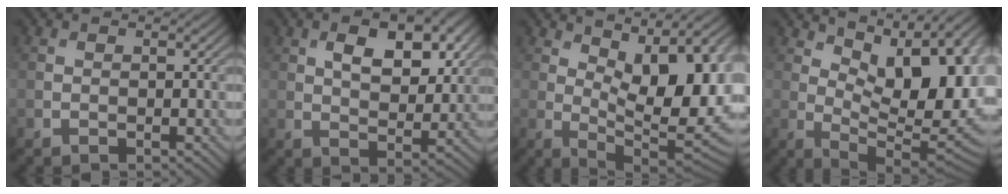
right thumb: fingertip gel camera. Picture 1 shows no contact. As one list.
[{"total": 8.4, "force": [3.2, 4.4, 6.4], "torque": [-0.104, -0.001, 0.055]}, {"total": 15.7, "force": [4.2, 6.7, 13.5], "torque": [-0.180, 0.024, 0.069]}, {"total": 16.3, "force": [5.6, 7.5, 13.3], "torque": [-0.186, 0.032, 0.089]}]